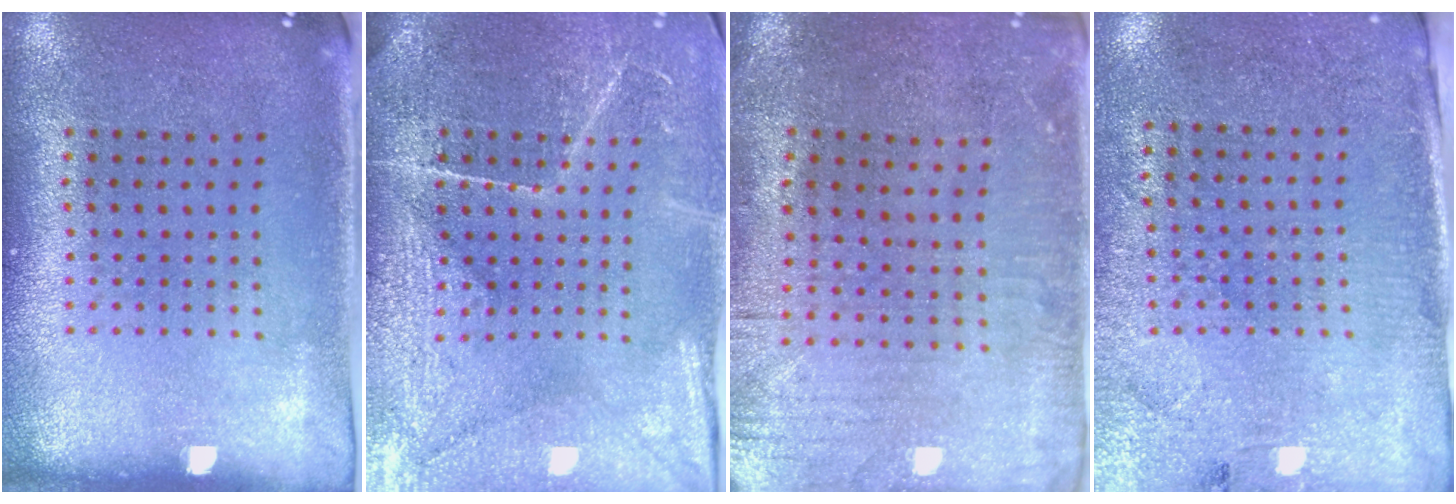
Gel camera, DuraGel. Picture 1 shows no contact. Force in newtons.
{"total": 3.9, "press": 3.7, "slide": 1.3}
{"total": 0.7, "press": 0.5, "slide": 0.5}
{"total": 2.8, "press": 2.6, "slide": 1.2}